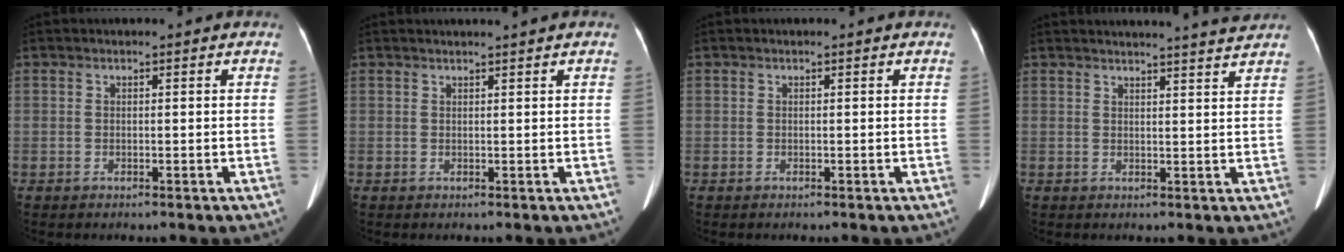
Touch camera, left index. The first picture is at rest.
{"total": 2.0, "force": [1.8, -0.5, 0.8], "torque": [-0.009, 0.010, 0.028]}
{"total": 0.0}
{"total": 8.0, "force": [7.6, -1.3, 2.1], "torque": [-0.026, -0.010, 0.083]}